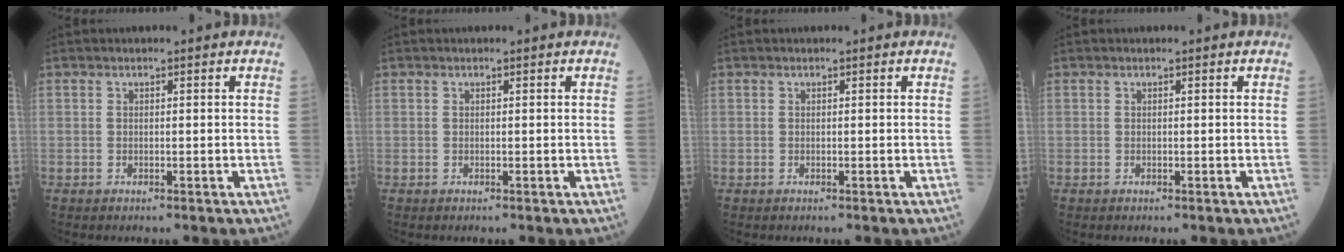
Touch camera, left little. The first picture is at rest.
{"total": 0.0}
{"total": 0.0}
{"total": 0.0}